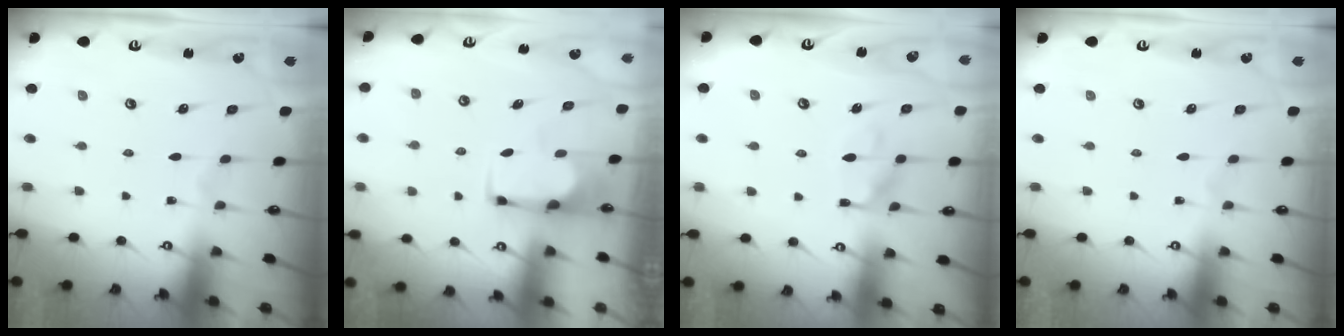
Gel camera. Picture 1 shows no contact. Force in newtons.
{"total": 1.7, "press": 1.5, "slide": 0.8}
{"total": 9.1, "press": 9.0, "slide": 1.0}
{"total": 0.0}